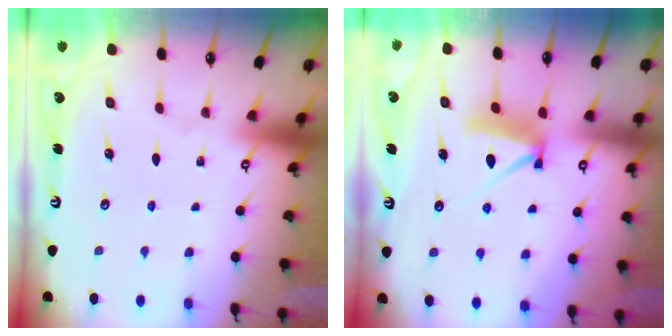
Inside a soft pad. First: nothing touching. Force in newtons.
{"total": 9.3, "press": 9.3, "slide": 0.9}